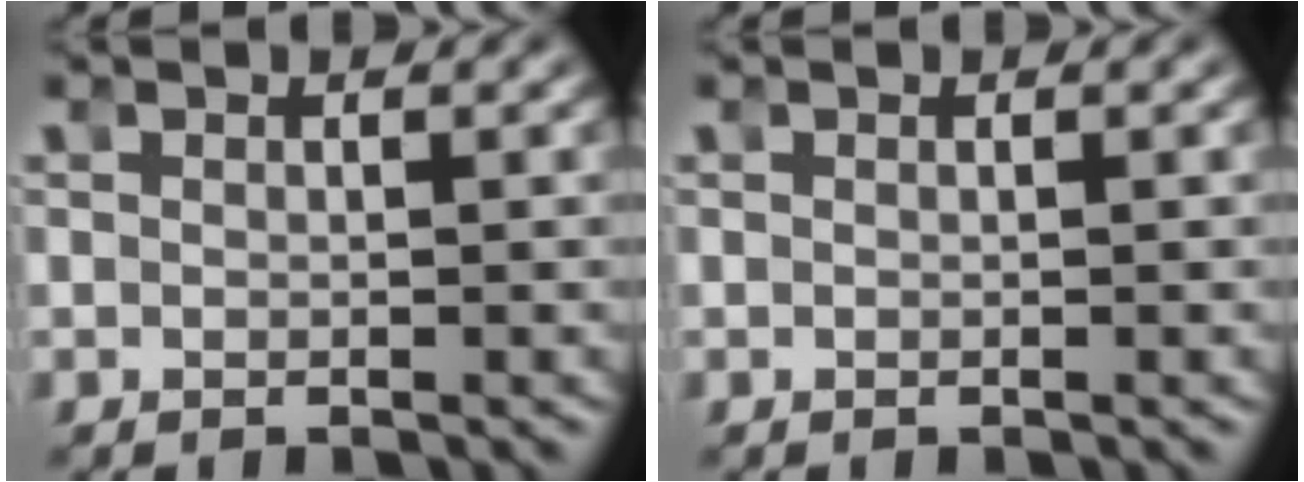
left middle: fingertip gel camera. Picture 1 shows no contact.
{"total": 0.0}